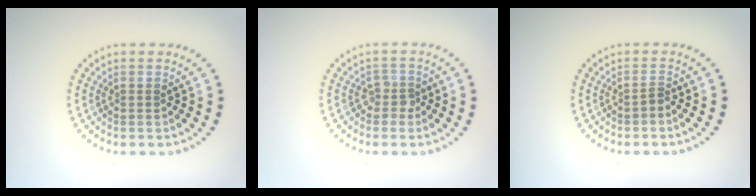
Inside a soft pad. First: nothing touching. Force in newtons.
{"total": 1.4, "press": 1.2, "slide": 0.8}
{"total": 0.6, "press": 0.3, "slide": 0.5}